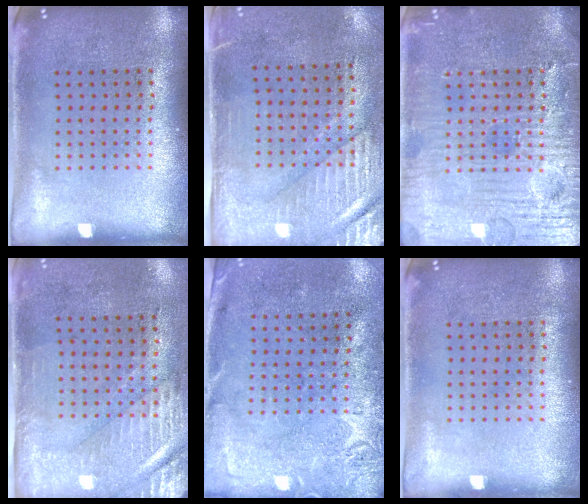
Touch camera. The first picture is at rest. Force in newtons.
{"total": 3.0, "press": 2.5, "slide": 1.6}
{"total": 6.1, "press": 6.1, "slide": 0.6}
{"total": 3.0, "press": 2.4, "slide": 1.6}
{"total": 2.8, "press": 2.2, "slide": 1.8}
{"total": 0.0}